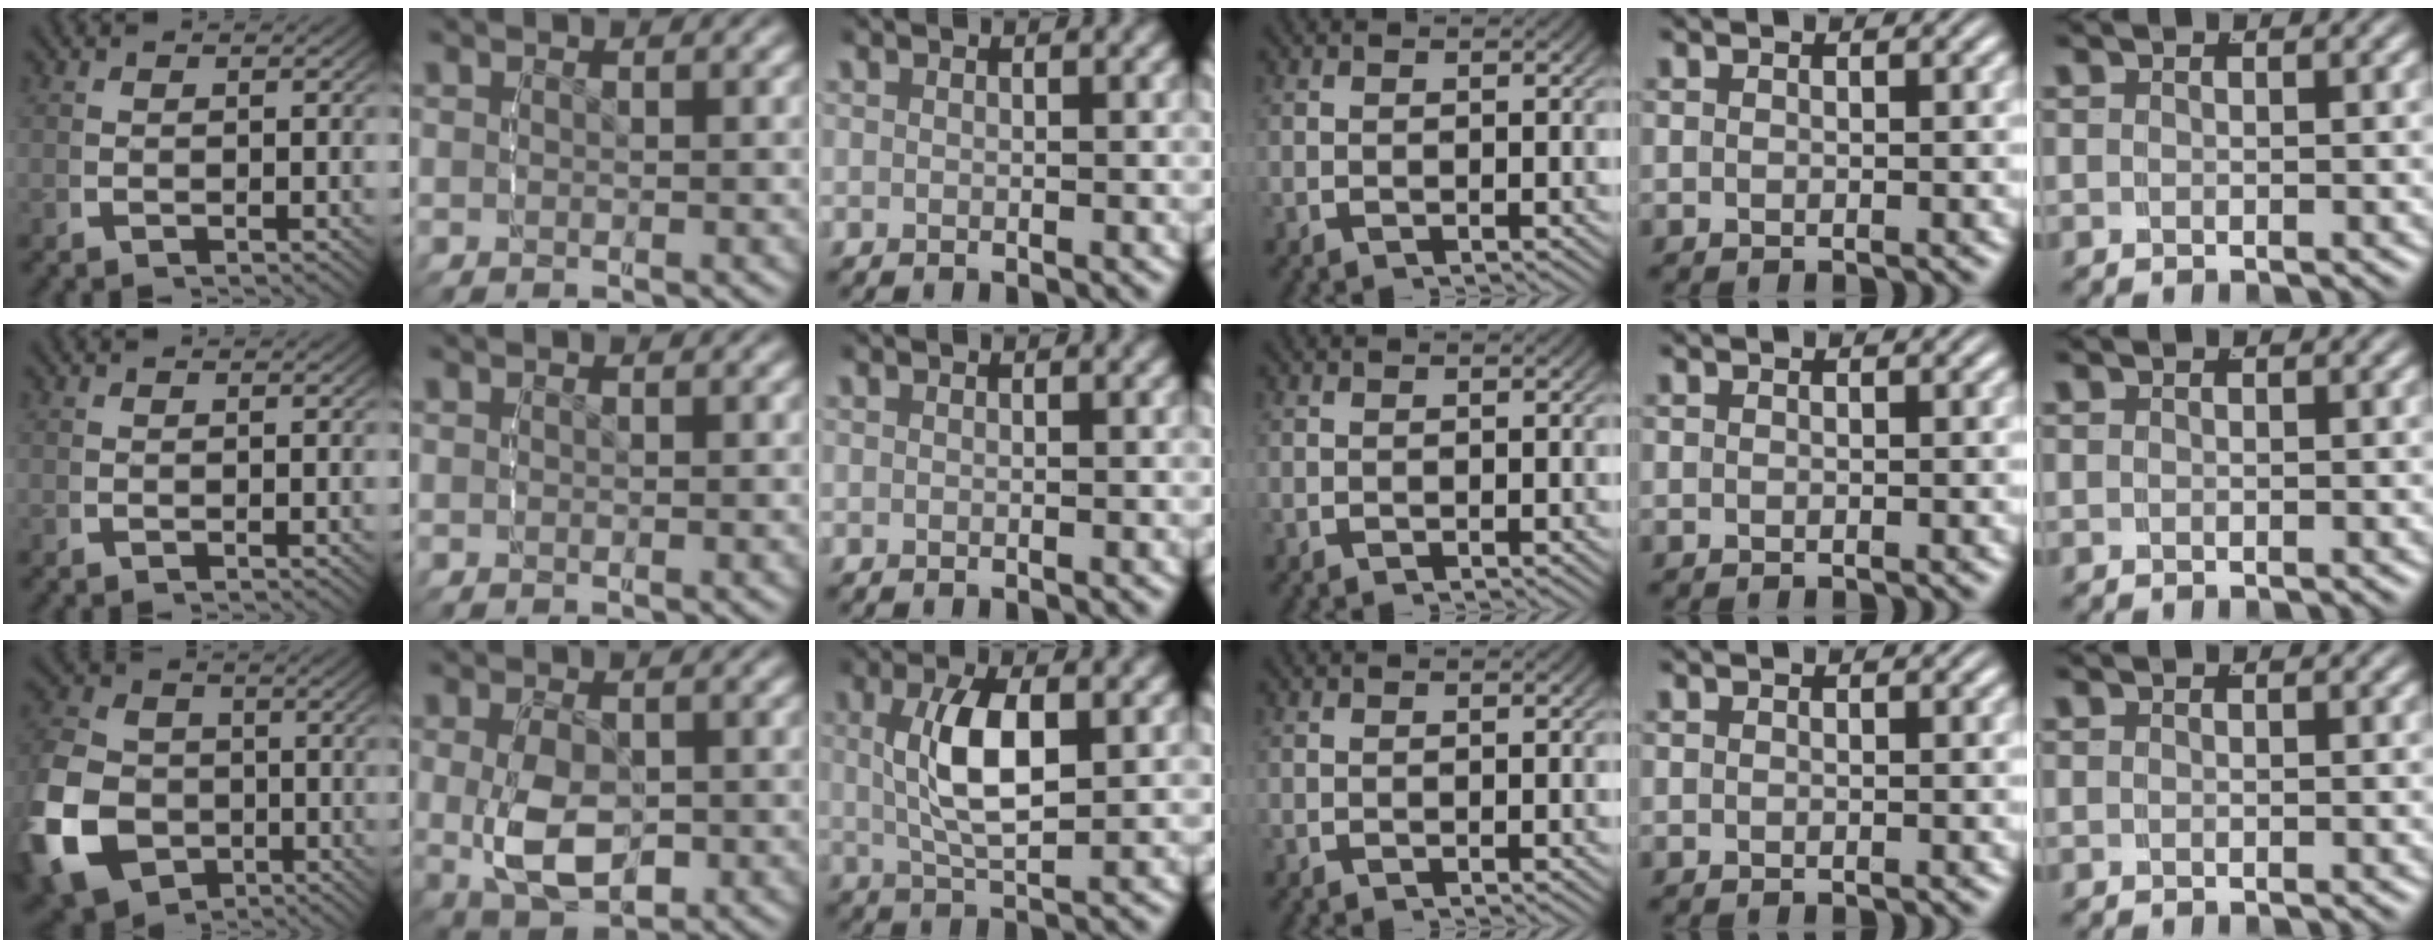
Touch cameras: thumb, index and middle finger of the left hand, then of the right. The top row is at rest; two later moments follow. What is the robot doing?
{"motion": "lift_and_place", "object": "bottle cap"}